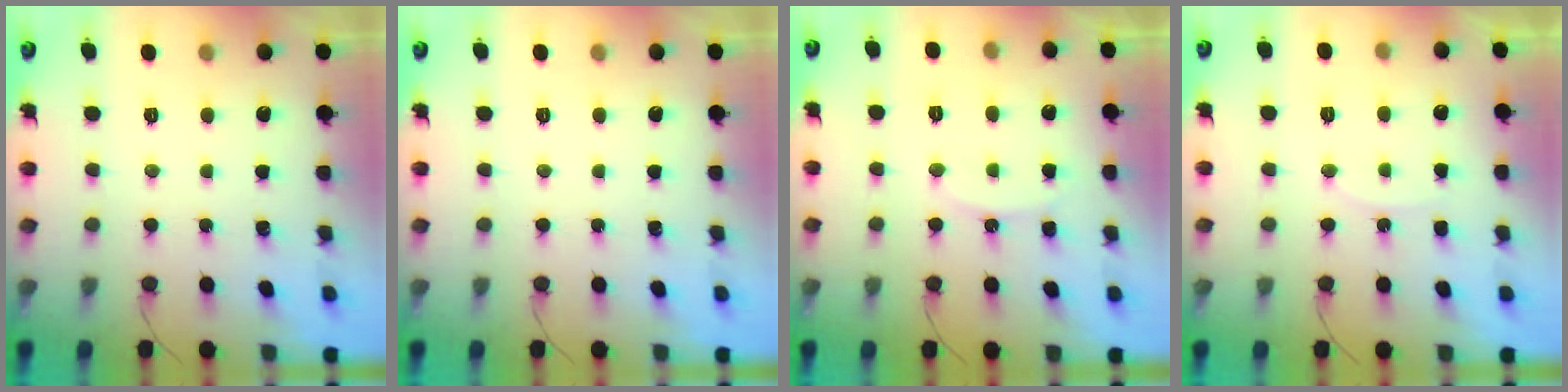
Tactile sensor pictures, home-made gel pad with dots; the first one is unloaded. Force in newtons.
{"total": 0.0}
{"total": 7.7, "press": 7.6, "slide": 0.9}
{"total": 5.6, "press": 5.6, "slide": 0.2}